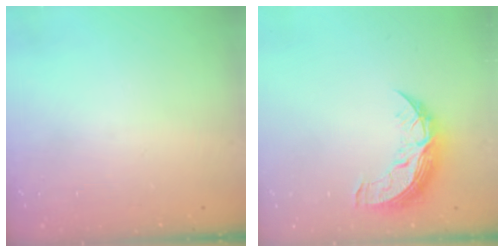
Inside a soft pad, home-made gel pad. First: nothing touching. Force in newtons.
{"total": 9.7, "press": 9.7, "slide": 0.6}